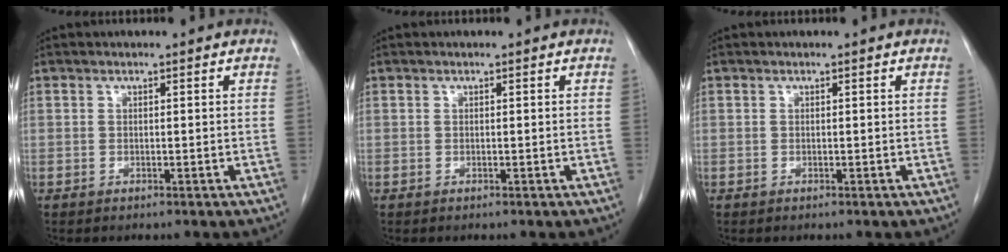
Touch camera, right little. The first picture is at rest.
{"total": 0.0}
{"total": 0.0}